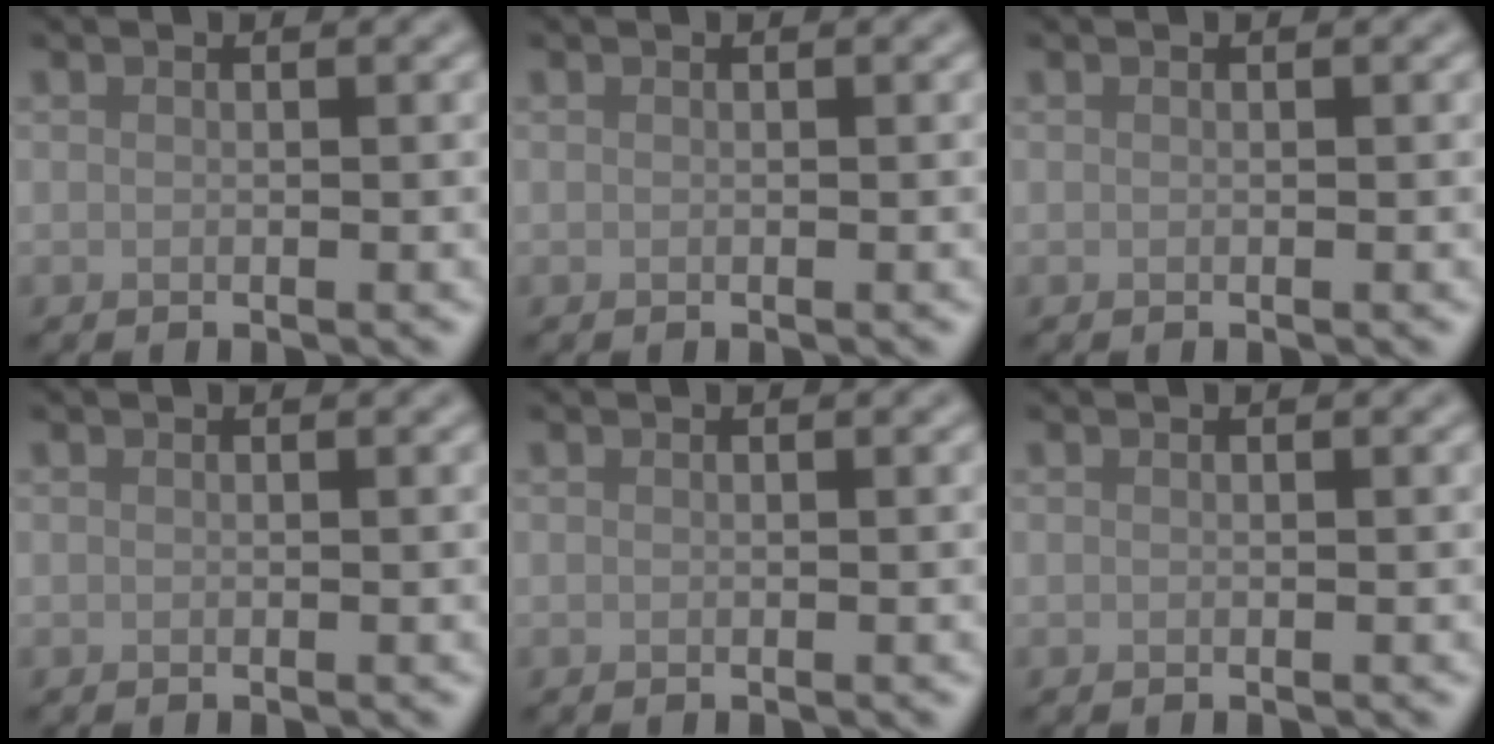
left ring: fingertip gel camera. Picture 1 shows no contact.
{"total": 0.0}
{"total": 0.0}
{"total": 0.0}
{"total": 0.0}
{"total": 0.0}